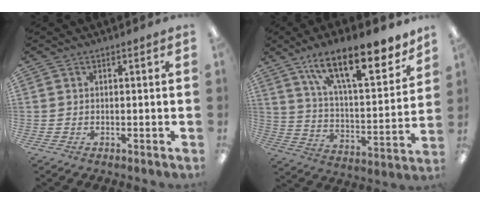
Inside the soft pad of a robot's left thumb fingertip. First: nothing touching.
{"total": 19.9, "force": [13.9, 6.3, 12.8], "torque": [-0.201, -0.084, 0.230]}